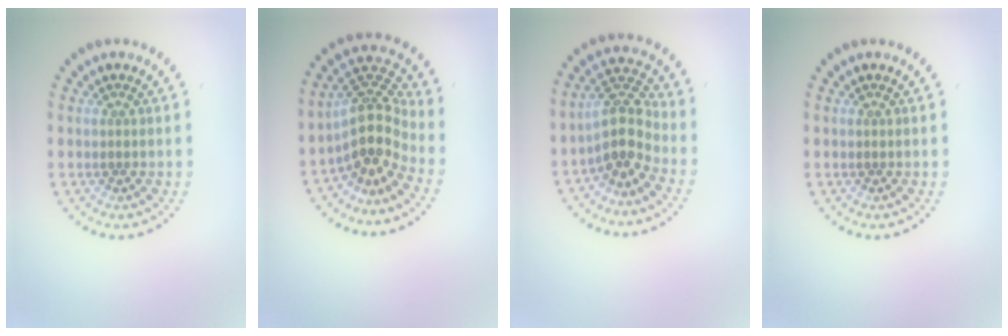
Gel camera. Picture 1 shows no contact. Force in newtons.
{"total": 4.6, "press": 3.5, "slide": 3.0}
{"total": 3.8, "press": 3.2, "slide": 2.1}
{"total": 0.0}